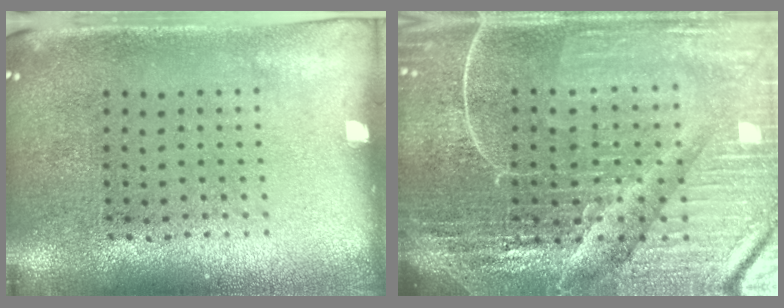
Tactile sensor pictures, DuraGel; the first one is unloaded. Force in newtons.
{"total": 6.9, "press": 6.1, "slide": 3.4}